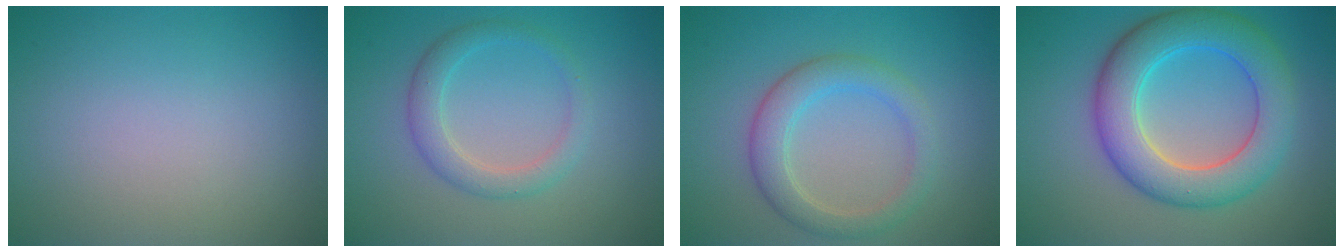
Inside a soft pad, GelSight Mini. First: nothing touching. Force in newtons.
{"total": 2.7, "press": 2.7, "slide": 0.2}
{"total": 3.7, "press": 3.7, "slide": 0.1}
{"total": 7.7, "press": 7.7, "slide": 0.2}